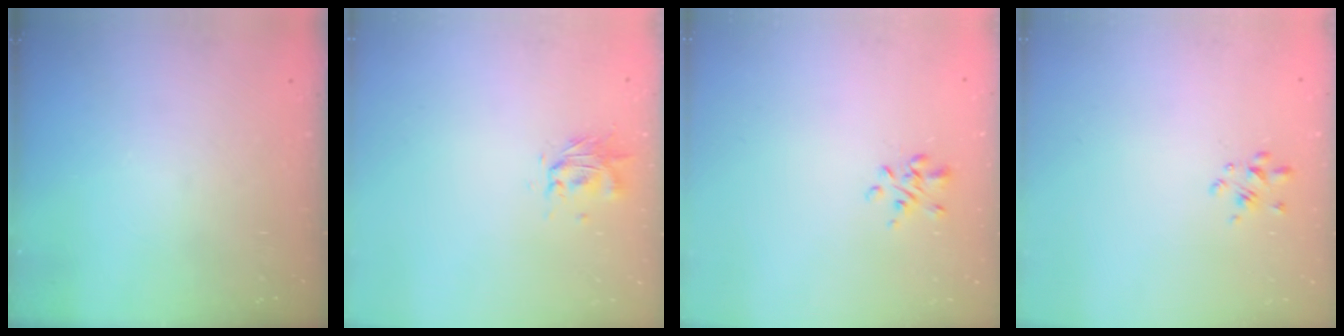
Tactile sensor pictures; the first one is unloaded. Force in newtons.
{"total": 0.7, "press": 0.7, "slide": 0.3}
{"total": 1.6, "press": 1.3, "slide": 0.8}
{"total": 2.6, "press": 2.4, "slide": 1.0}